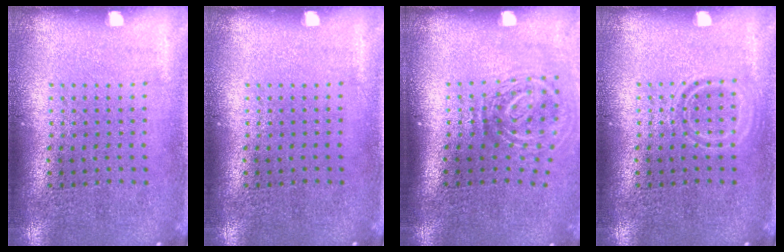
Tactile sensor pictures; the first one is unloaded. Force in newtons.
{"total": 0.0}
{"total": 2.0, "press": 1.3, "slide": 1.5}
{"total": 1.4, "press": 1.3, "slide": 0.4}